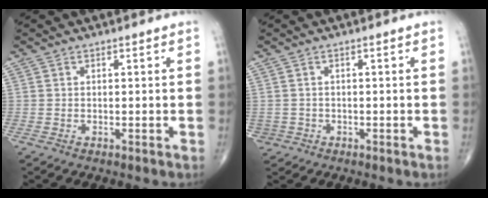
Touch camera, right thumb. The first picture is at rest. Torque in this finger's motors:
{"motor_torque": [0.22, -0.04, -0.09, -0.16, -0.03]}